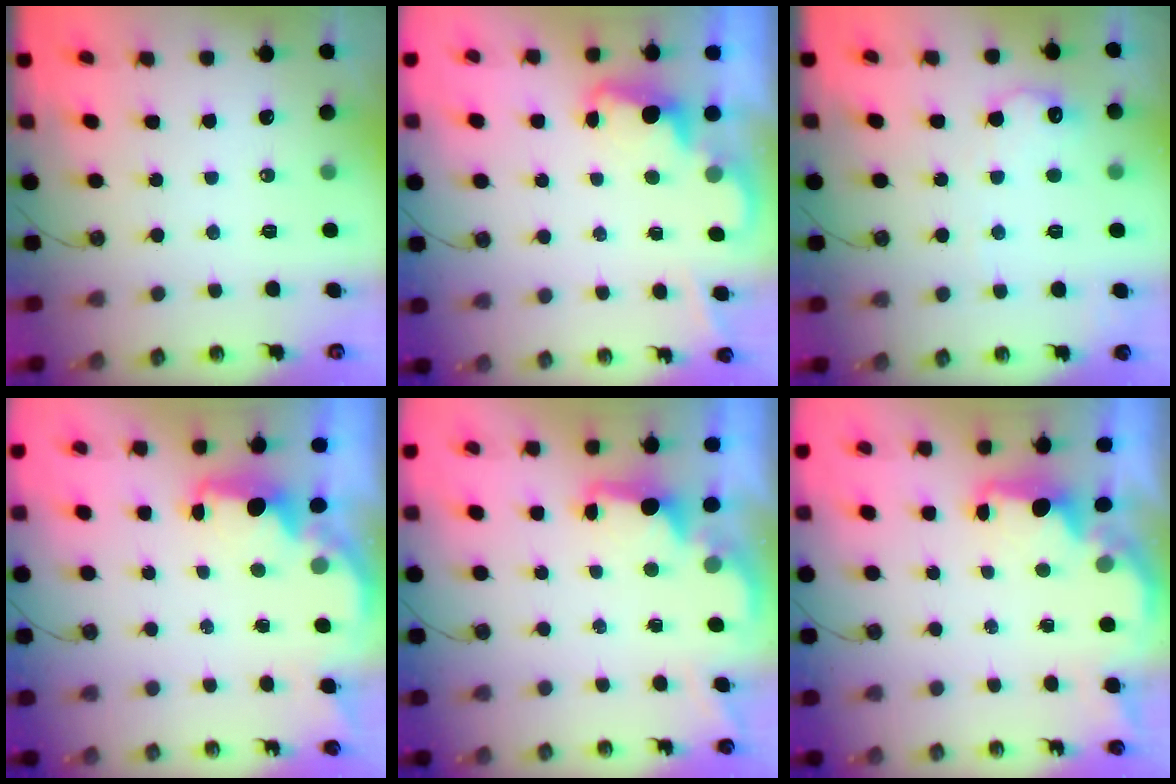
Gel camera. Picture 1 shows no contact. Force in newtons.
{"total": 2.4, "press": 2.4, "slide": 0.5}
{"total": 8.2, "press": 8.2, "slide": 0.6}
{"total": 2.8, "press": 2.6, "slide": 0.9}
{"total": 1.9, "press": 1.7, "slide": 0.8}
{"total": 1.9, "press": 1.8, "slide": 0.7}